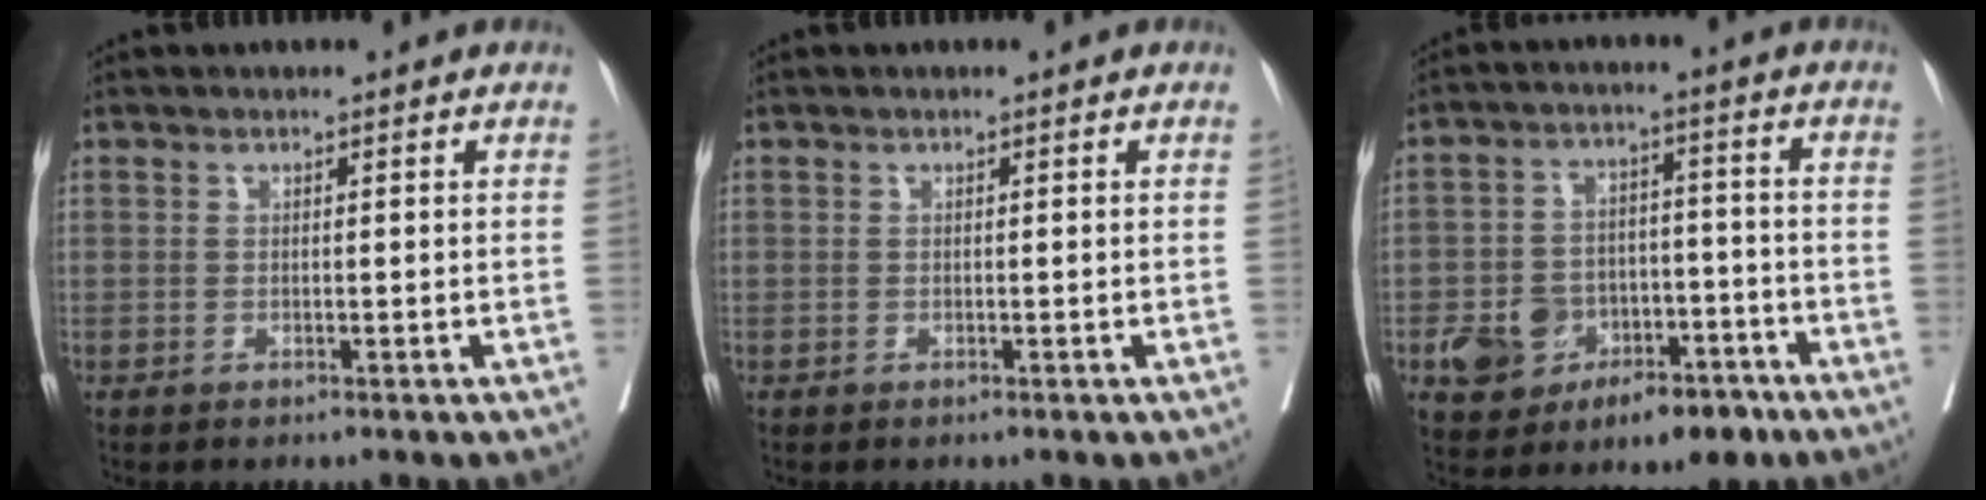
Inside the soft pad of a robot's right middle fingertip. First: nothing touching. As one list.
[{"total": 0.0}, {"total": 11.9, "force": [-6.1, 8.0, 6.4], "torque": [-0.097, 0.027, -0.087]}]